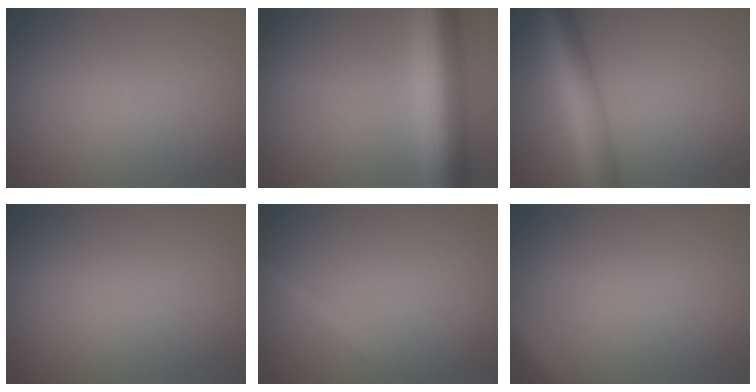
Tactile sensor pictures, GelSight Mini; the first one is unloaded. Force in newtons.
{"total": 9.5, "press": 9.5, "slide": 0.2}
{"total": 7.5, "press": 7.5, "slide": 0.2}
{"total": 0.0}
{"total": 2.0, "press": 2.0, "slide": 0.0}
{"total": 2.9, "press": 2.9, "slide": 0.2}